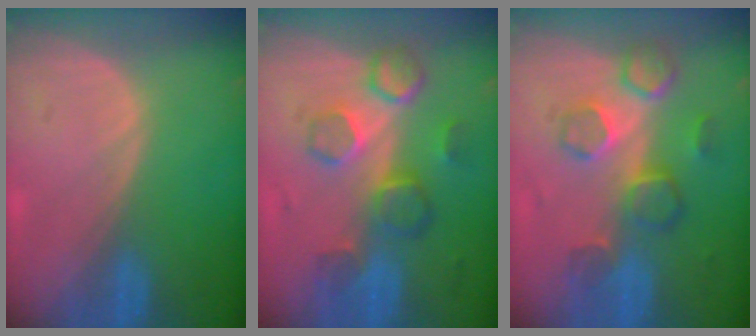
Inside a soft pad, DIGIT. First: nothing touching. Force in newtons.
{"total": 8.7, "press": 7.9, "slide": 3.6}
{"total": 8.6, "press": 7.5, "slide": 4.2}